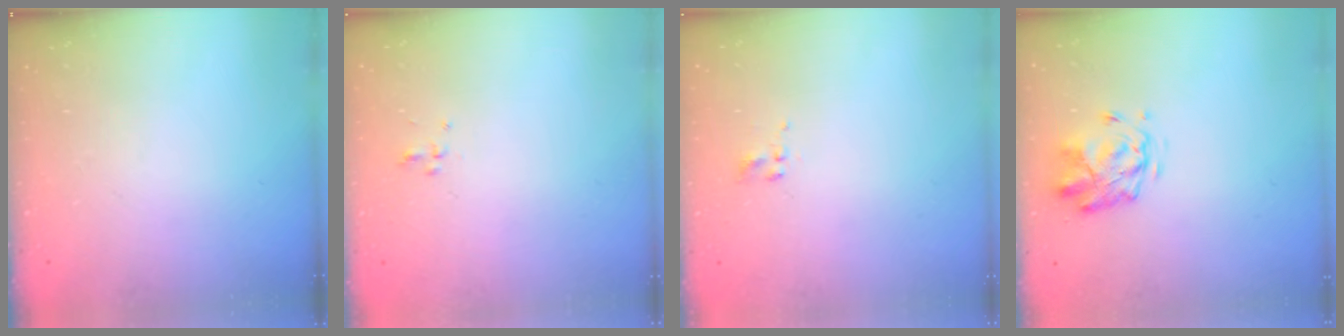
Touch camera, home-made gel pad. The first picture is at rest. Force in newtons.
{"total": 2.0, "press": 1.8, "slide": 0.9}
{"total": 1.8, "press": 1.5, "slide": 0.9}
{"total": 2.9, "press": 2.5, "slide": 1.4}